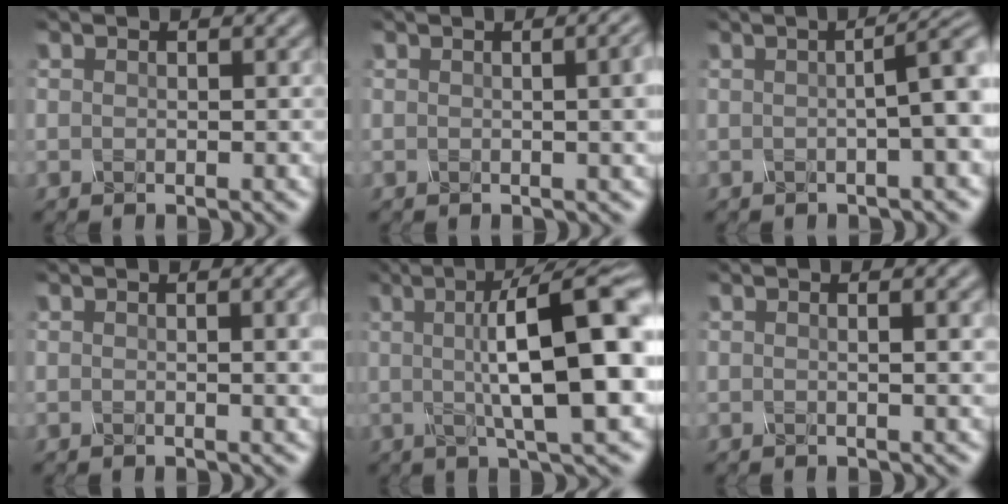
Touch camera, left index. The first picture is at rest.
{"total": 4.7, "force": [0.3, 1.9, 4.2], "torque": [-0.024, 0.012, 0.001]}
{"total": 4.7, "force": [0.2, 1.1, 4.5], "torque": [-0.047, 0.016, 0.000]}
{"total": 3.1, "force": [0.3, 1.0, 2.9], "torque": [-0.027, 0.006, 0.001]}
{"total": 13.1, "force": [1.3, 3.2, 12.7], "torque": [-0.169, 0.013, 0.016]}
{"total": 2.2, "force": [0.3, 0.7, 2.1], "torque": [-0.022, 0.006, -0.005]}